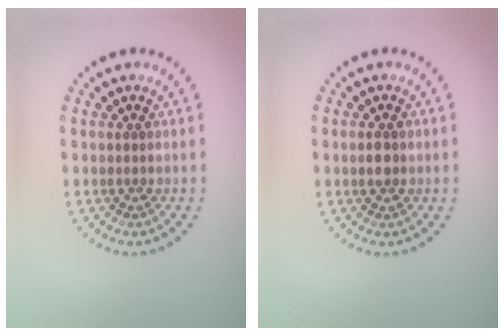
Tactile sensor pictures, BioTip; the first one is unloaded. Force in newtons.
{"total": 1.8, "press": 1.8, "slide": 0.1}